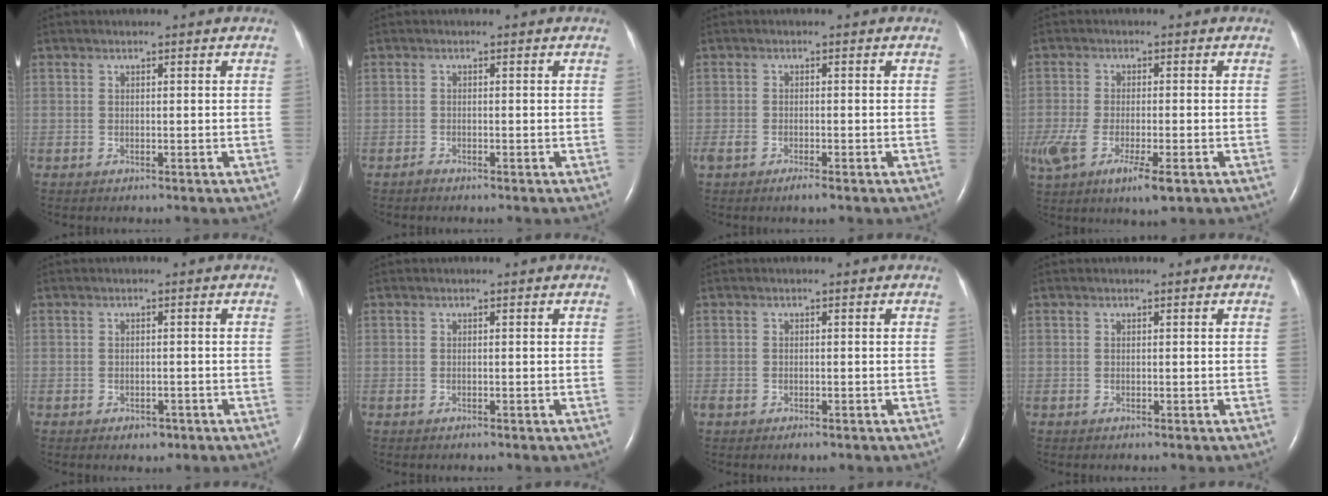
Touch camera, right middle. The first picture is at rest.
{"total": 0.5, "force": [-0.5, 0.1, 0.1], "torque": [-0.007, -0.002, -0.012]}
{"total": 2.7, "force": [-1.9, 0.7, 1.8], "torque": [-0.039, -0.006, -0.031]}
{"total": 11.2, "force": [-5.7, 3.6, 9.0], "torque": [-0.185, -0.033, -0.095]}
{"total": 1.8, "force": [-1.1, 1.1, 0.9], "torque": [-0.014, 0.001, -0.008]}
{"total": 0.0}
{"total": 1.8, "force": [-1.2, 0.8, 1.0], "torque": [-0.019, -0.002, -0.014]}
{"total": 0.0}